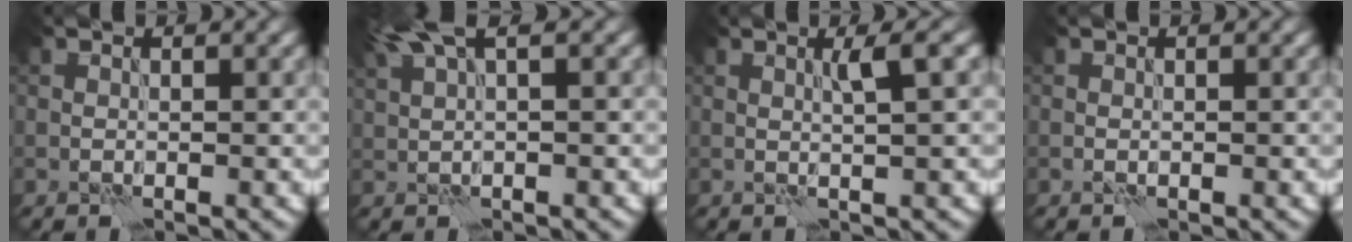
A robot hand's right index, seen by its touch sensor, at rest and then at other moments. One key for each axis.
{"total": 3.6, "fx": 2.1, "fy": 0.7, "fz": 2.9, "tx": -0.065, "ty": 0.014, "tz": 0.042}
{"total": 2.4, "fx": 0.8, "fy": 0.0, "fz": 2.2, "tx": -0.036, "ty": 0.004, "tz": 0.012}
{"total": 0.0}